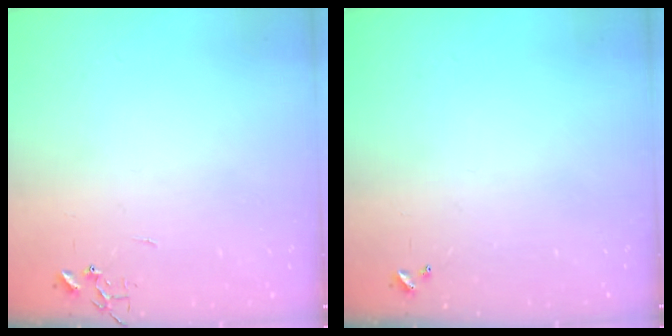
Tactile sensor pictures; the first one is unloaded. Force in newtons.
{"total": 0.0}